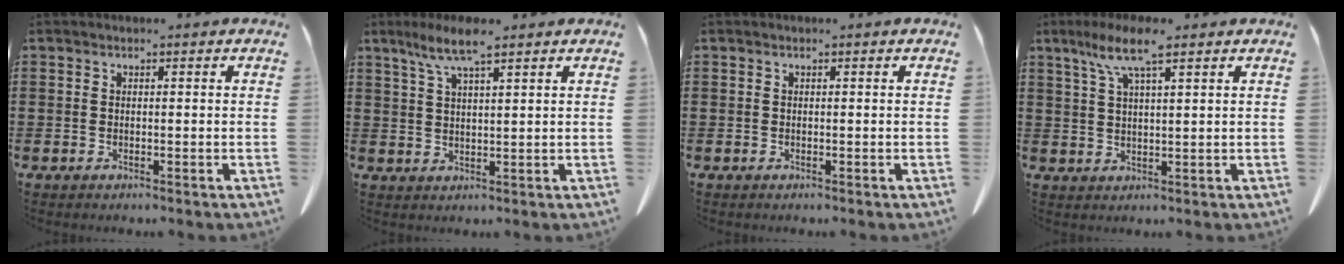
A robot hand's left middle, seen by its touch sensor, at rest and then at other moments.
{"total": 6.3, "force": [4.2, 1.0, 4.6], "torque": [-0.099, -0.001, 0.073]}
{"total": 0.0}
{"total": 7.0, "force": [4.4, 0.9, 5.3], "torque": [-0.114, 0.001, 0.077]}